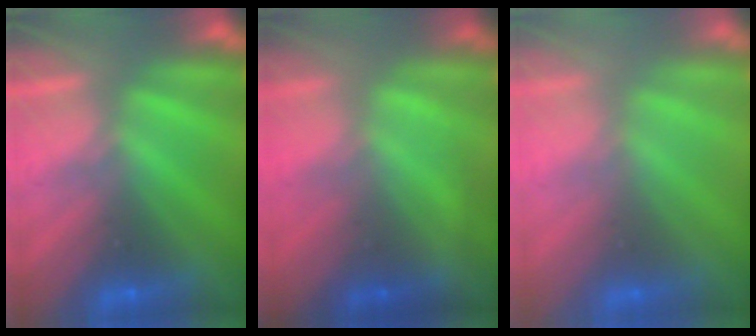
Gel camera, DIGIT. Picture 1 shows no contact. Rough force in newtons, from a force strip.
{"total": 1.5}
{"total": 2.7}